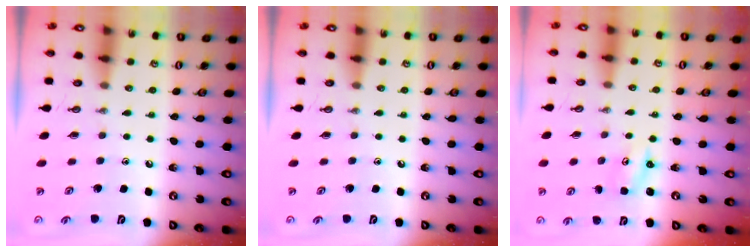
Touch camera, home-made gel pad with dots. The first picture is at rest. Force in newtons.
{"total": 0.0}
{"total": 2.4, "press": 2.4, "slide": 0.2}